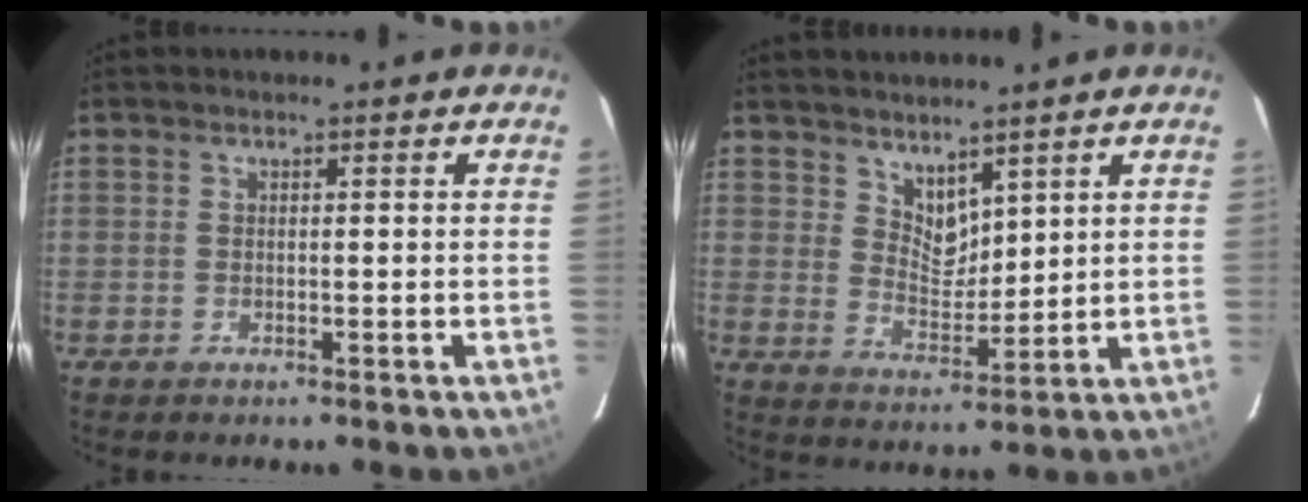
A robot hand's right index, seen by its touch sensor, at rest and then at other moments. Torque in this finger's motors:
{"motor_torque": [0.00, 0.24, 0.04, 0.00]}